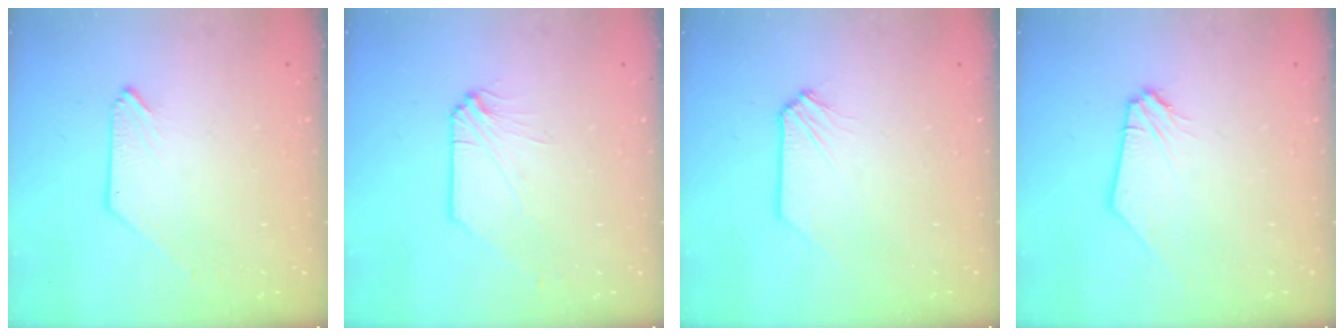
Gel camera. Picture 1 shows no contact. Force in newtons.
{"total": 0.7, "press": 0.7, "slide": 0.0}
{"total": 0.0}
{"total": 1.2, "press": 1.2, "slide": 0.2}